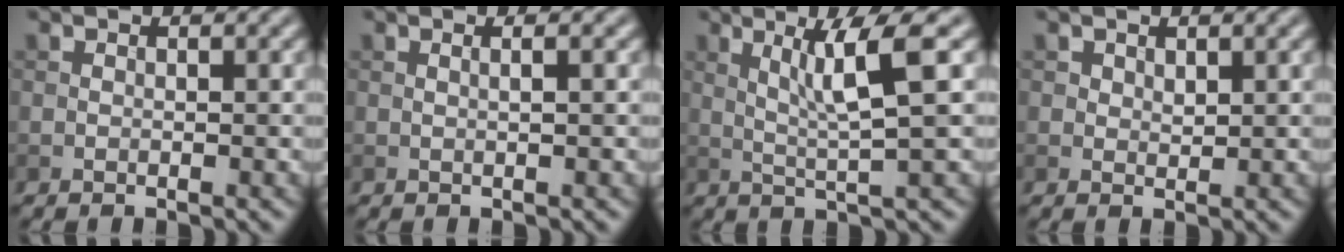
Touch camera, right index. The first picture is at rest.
{"total": 1.4, "force": [0.4, 0.5, 1.3], "torque": [-0.008, -0.001, -0.005]}
{"total": 5.0, "force": [1.4, 0.1, 4.8], "torque": [-0.091, 0.000, 0.032]}
{"total": 1.0, "force": [0.6, 0.7, 0.4], "torque": [-0.007, -0.003, 0.012]}